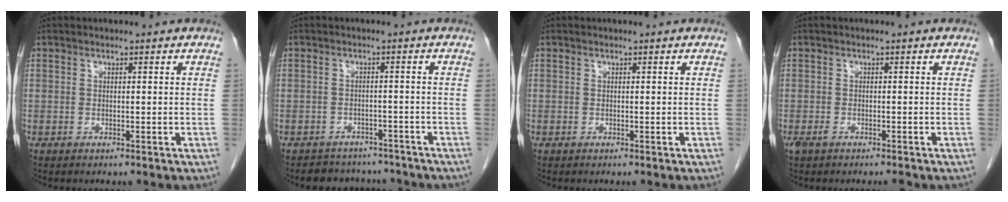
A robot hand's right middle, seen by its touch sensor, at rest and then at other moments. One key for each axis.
{"total": 6.8, "fx": -6.2, "fy": 2.9, "fz": 0.3, "tx": 0.004, "ty": 0.013, "tz": -0.076}
{"total": 0.0}
{"total": 2.2, "fx": -1.7, "fy": 0.5, "fz": 1.3, "tx": -0.024, "ty": -0.005, "tz": -0.027}